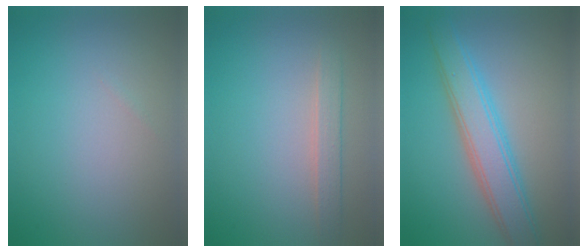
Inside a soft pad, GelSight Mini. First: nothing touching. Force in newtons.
{"total": 1.8, "press": 1.8, "slide": 0.1}
{"total": 5.1, "press": 5.1, "slide": 0.1}